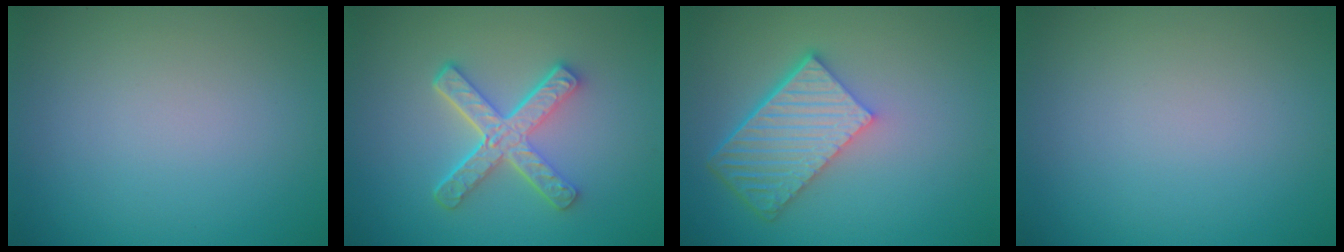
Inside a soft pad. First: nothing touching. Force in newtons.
{"total": 5.1, "press": 3.7, "slide": 3.5}
{"total": 6.3, "press": 4.4, "slide": 4.5}
{"total": 0.0}